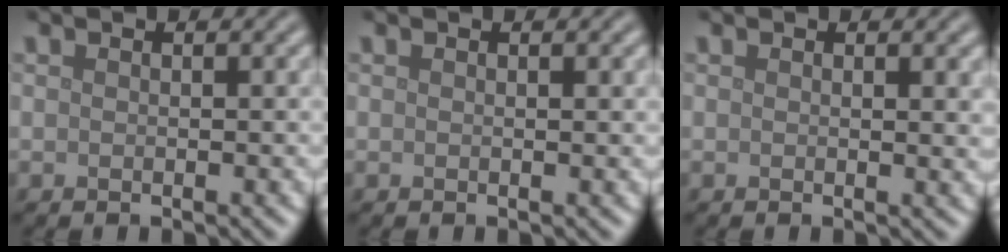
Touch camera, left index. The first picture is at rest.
{"total": 0.0}
{"total": 1.1, "force": [0.5, 0.3, 0.9], "torque": [-0.008, -0.001, 0.006]}